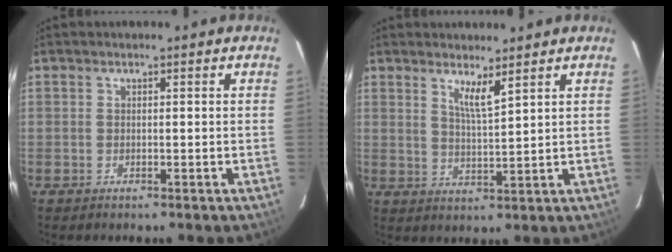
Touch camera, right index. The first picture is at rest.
{"total": 4.2, "force": [3.0, 0.1, 3.0], "torque": [-0.056, -0.008, 0.053]}